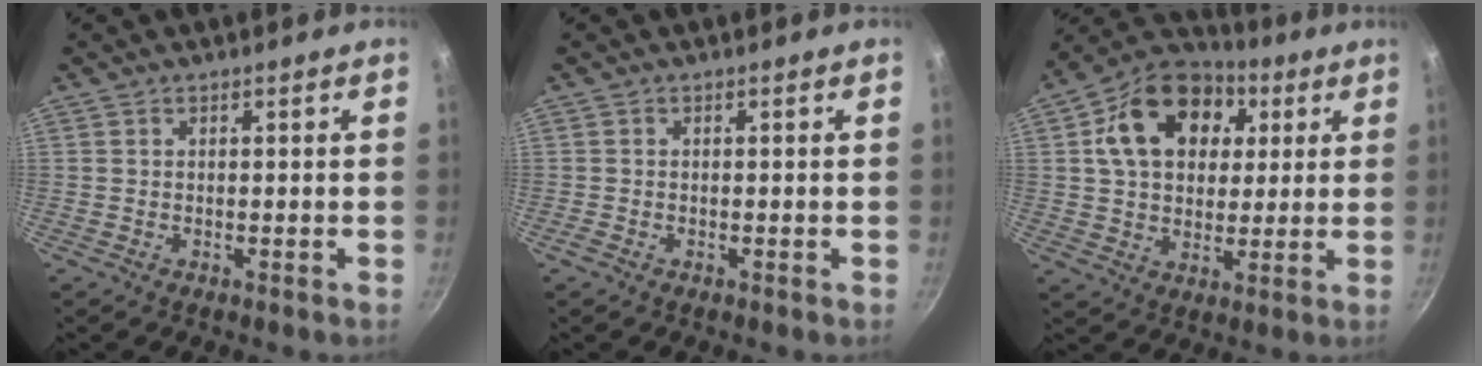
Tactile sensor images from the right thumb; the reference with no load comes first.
{"total": 0.5, "force": [-0.3, 0.3, 0.3], "torque": [-0.008, 0.001, -0.009]}
{"total": 18.9, "force": [5.5, 13.7, 11.8], "torque": [-0.179, 0.016, 0.080]}